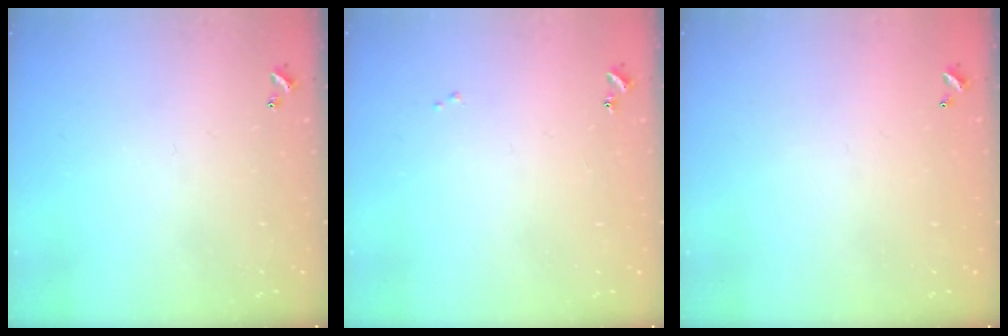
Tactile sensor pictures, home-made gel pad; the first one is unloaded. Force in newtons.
{"total": 0.0}
{"total": 2.8, "press": 2.8, "slide": 0.1}